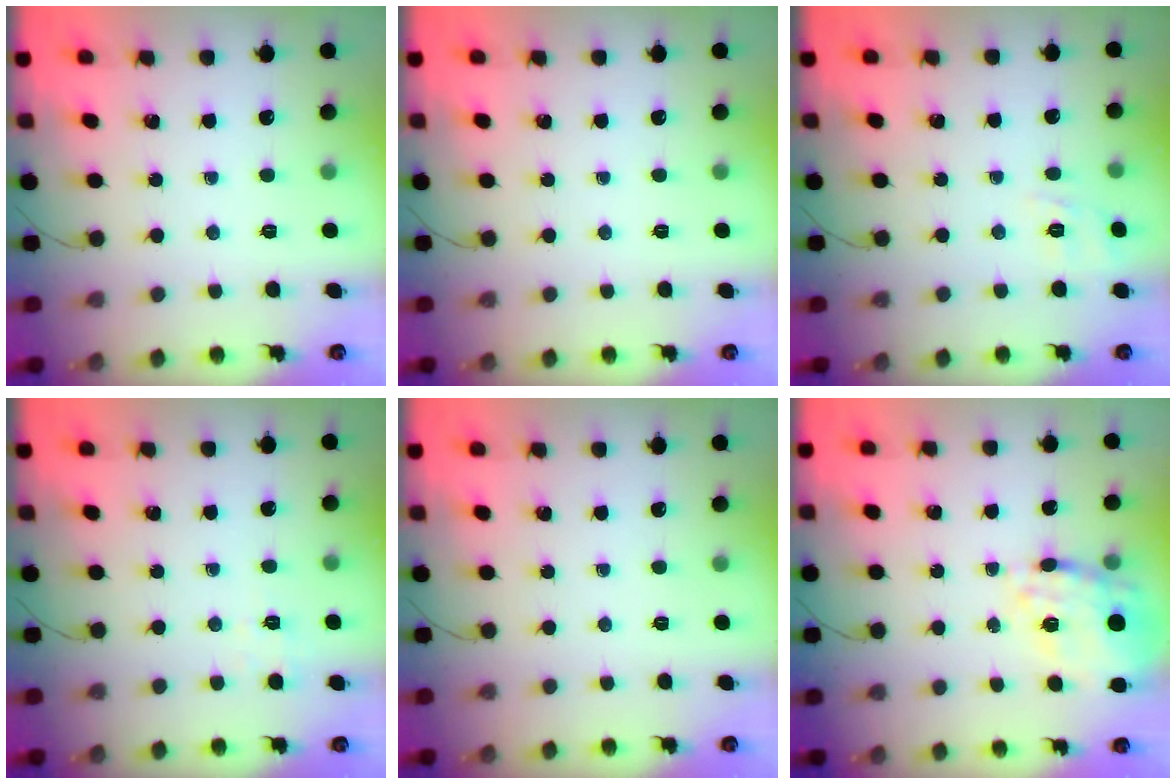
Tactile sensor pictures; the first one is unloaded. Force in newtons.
{"total": 0.0}
{"total": 2.1, "press": 0.8, "slide": 1.9}
{"total": 3.0, "press": 2.5, "slide": 1.8}
{"total": 0.0}
{"total": 17.3, "press": 16.9, "slide": 3.4}